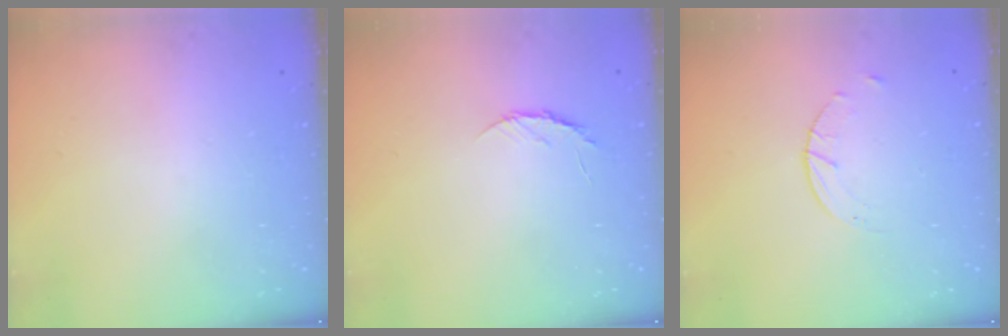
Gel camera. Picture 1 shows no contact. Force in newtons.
{"total": 4.7, "press": 4.6, "slide": 0.4}
{"total": 3.0, "press": 3.0, "slide": 0.4}